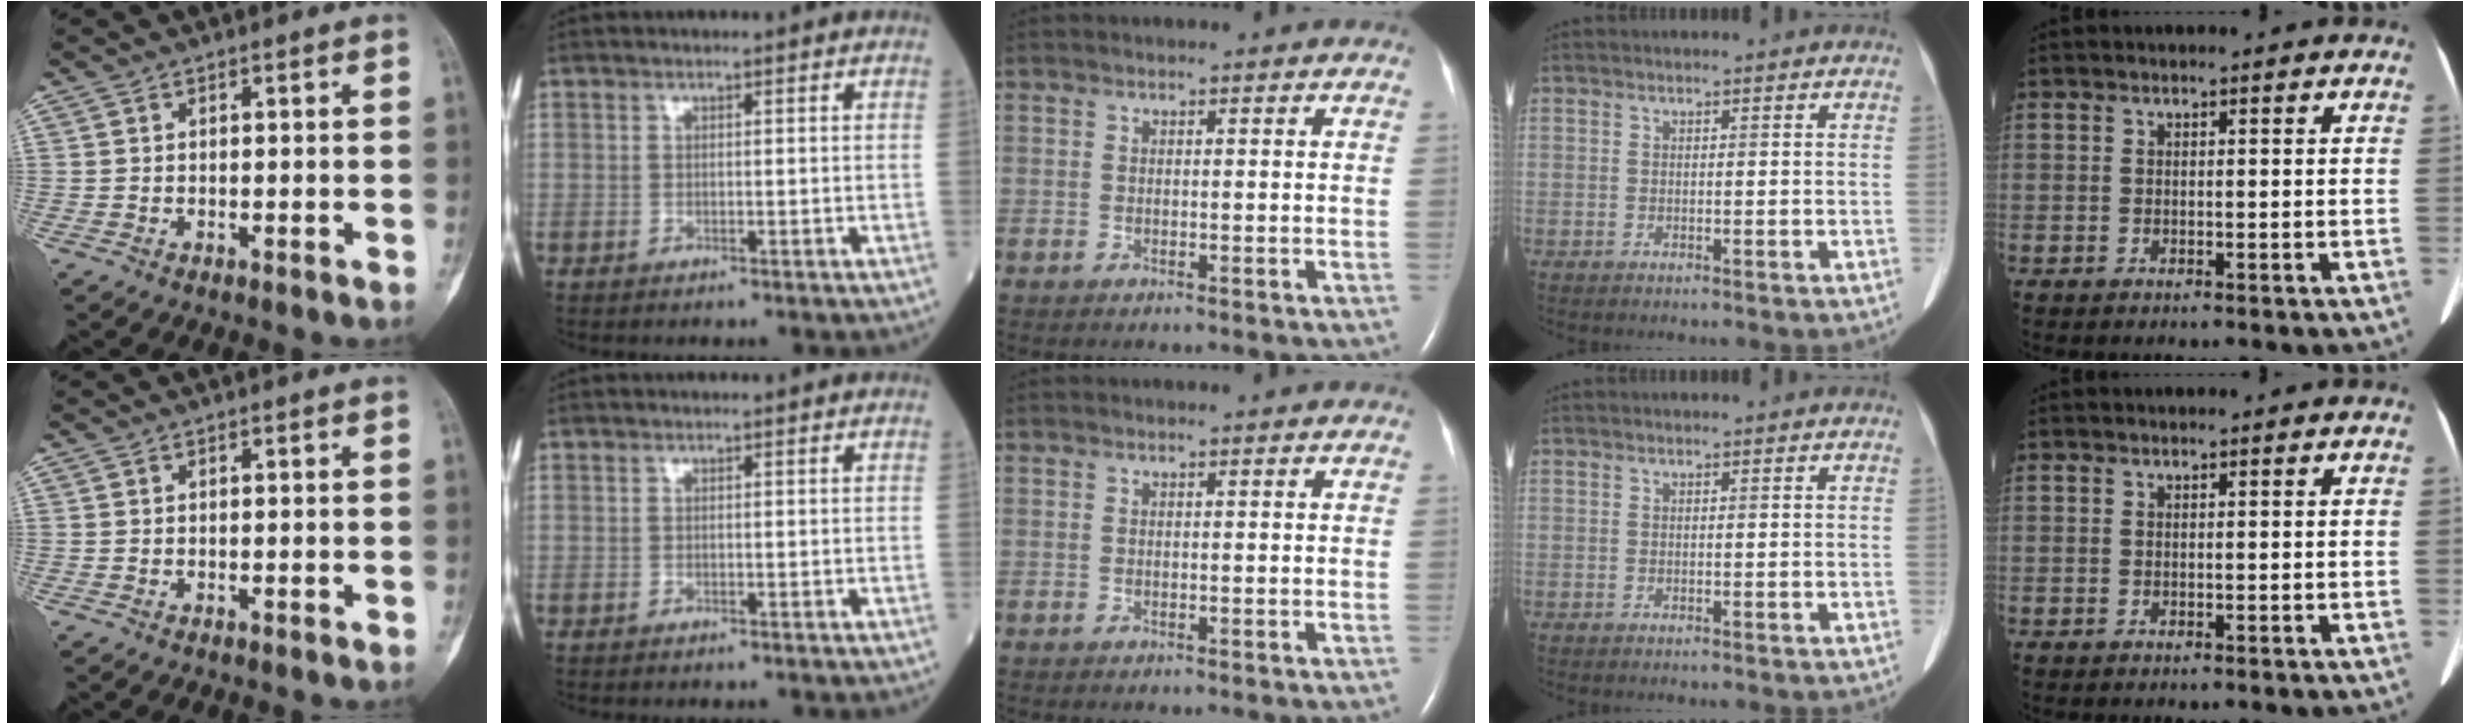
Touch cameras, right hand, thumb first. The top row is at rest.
{}